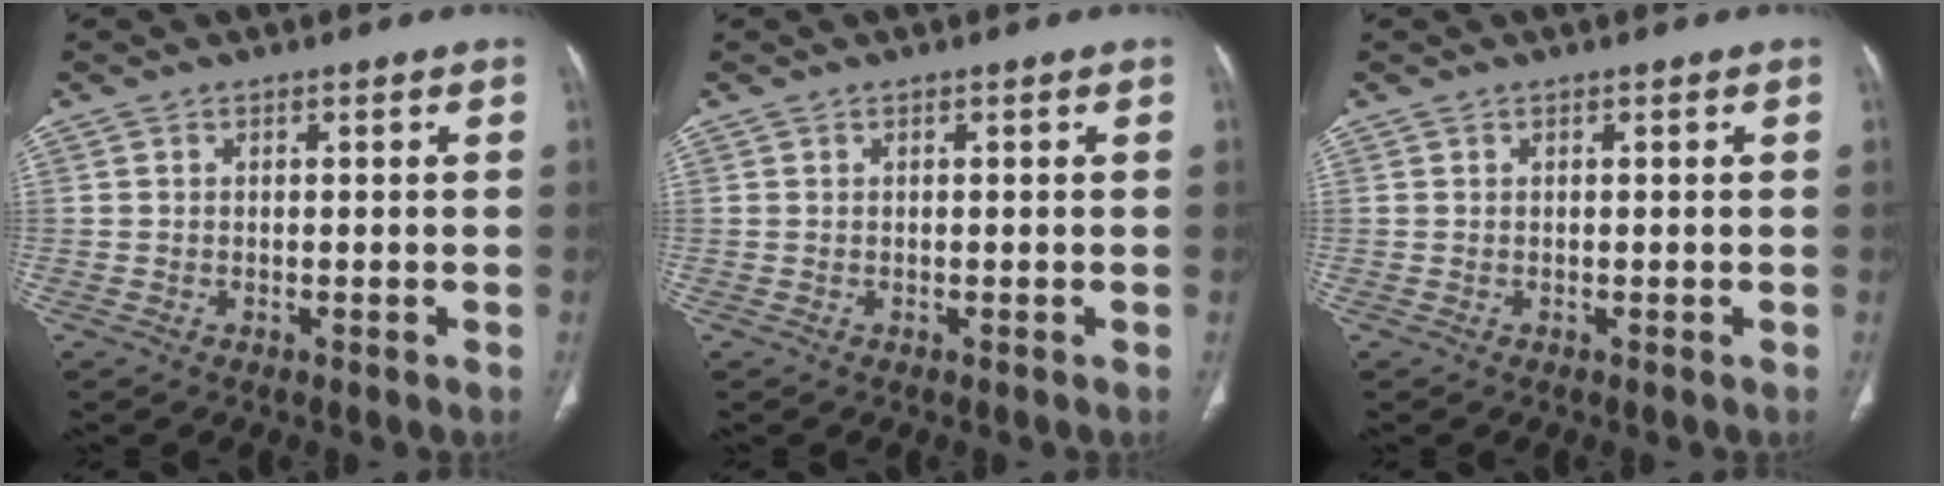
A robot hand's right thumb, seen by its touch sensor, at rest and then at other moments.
{"total": 0.0}
{"total": 0.0}